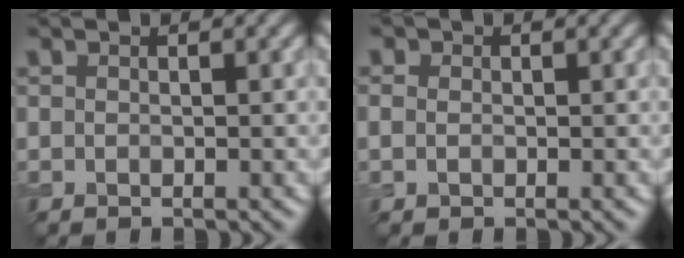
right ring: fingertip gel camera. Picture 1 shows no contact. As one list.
[{"total": 1.5, "force": [0.2, 1.3, 0.8], "torque": [-0.015, 0.005, -0.003]}]